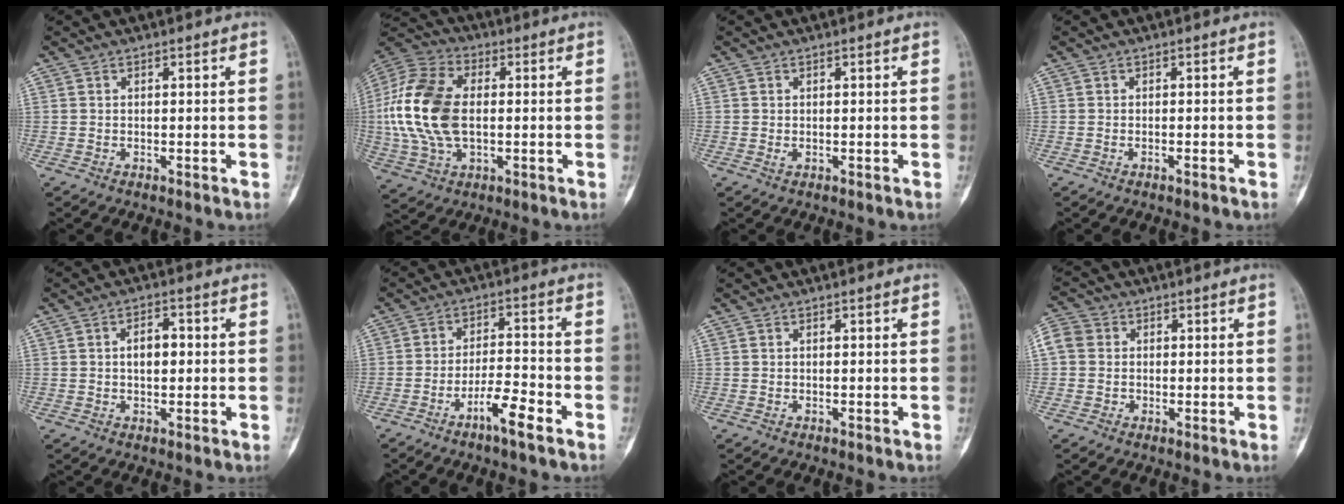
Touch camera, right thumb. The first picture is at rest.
{"total": 18.2, "force": [0.2, 11.1, 14.4], "torque": [-0.306, 0.014, 0.004]}
{"total": 0.5, "force": [0.0, 0.3, 0.4], "torque": [-0.007, 0.001, -0.001]}
{"total": 0.7, "force": [-0.5, 0.1, 0.4], "torque": [-0.016, 0.003, -0.005]}
{"total": 4.6, "force": [0.4, 2.6, 3.8], "torque": [-0.052, 0.008, 0.003]}
{"total": 7.1, "force": [-4.4, 1.3, 5.4], "torque": [-0.100, 0.032, -0.077]}
{"total": 0.0}
{"total": 7.3, "force": [0.7, 6.7, 2.8], "torque": [-0.061, 0.017, 0.009]}